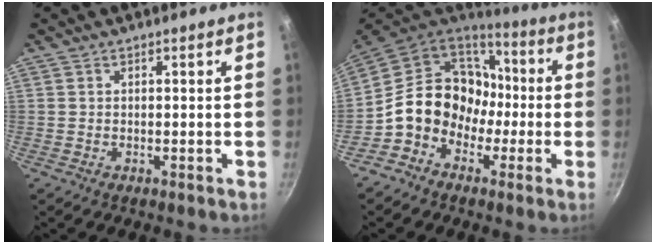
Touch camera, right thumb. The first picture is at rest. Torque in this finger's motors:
{"motor_torque": [-0.44, 1.06, 0.92, -1.40, 0.10]}